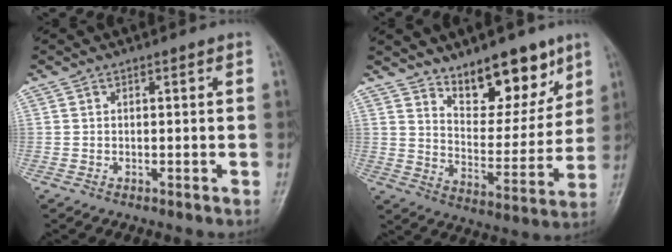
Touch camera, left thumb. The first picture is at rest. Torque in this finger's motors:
{"motor_torque": [0.34, 0.48, -0.05, -0.54, 0.08]}